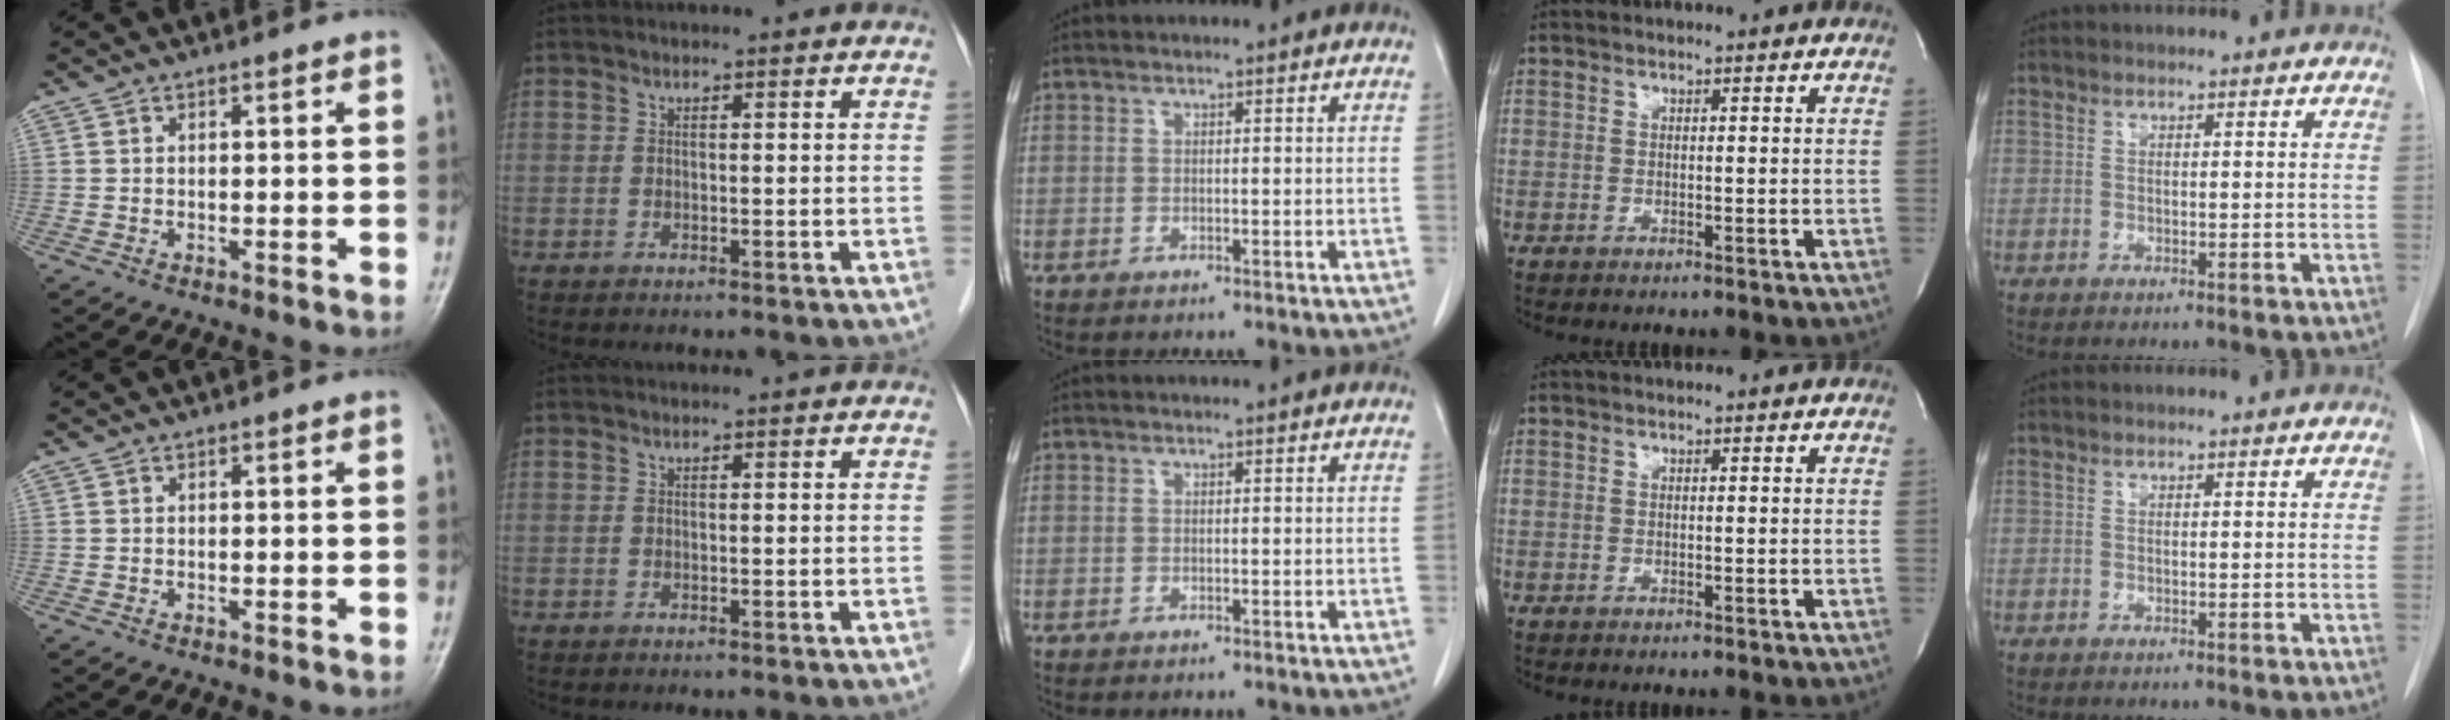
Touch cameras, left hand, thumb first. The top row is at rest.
{}